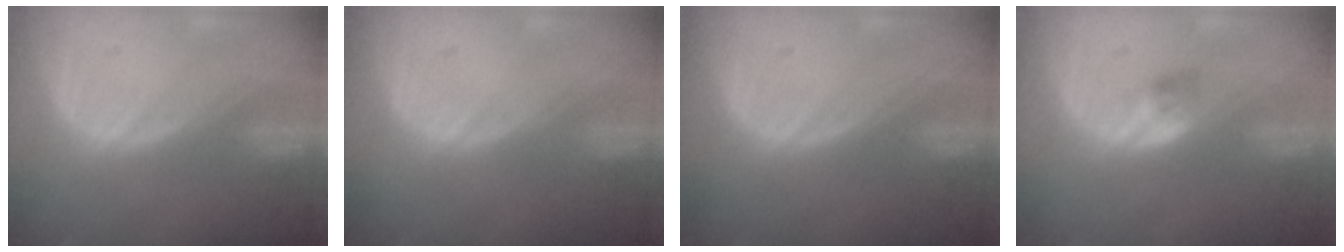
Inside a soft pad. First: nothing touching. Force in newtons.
{"total": 0.0}
{"total": 0.0}
{"total": 2.6, "press": 2.4, "slide": 1.0}